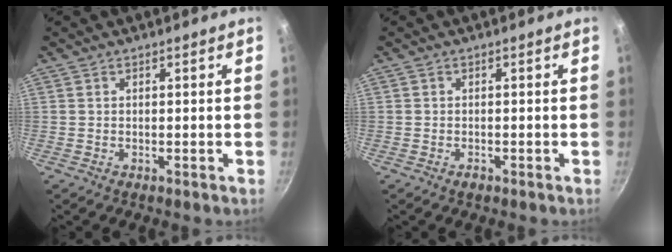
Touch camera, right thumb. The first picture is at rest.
{"total": 1.1, "force": [-0.7, 0.7, 0.5], "torque": [-0.008, 0.004, -0.012]}